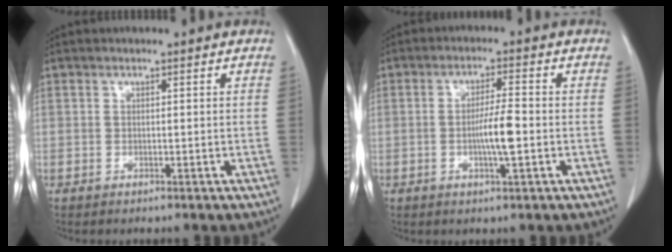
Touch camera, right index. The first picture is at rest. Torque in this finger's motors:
{"motor_torque": [0.86, -0.18, 0.23, 0.10]}